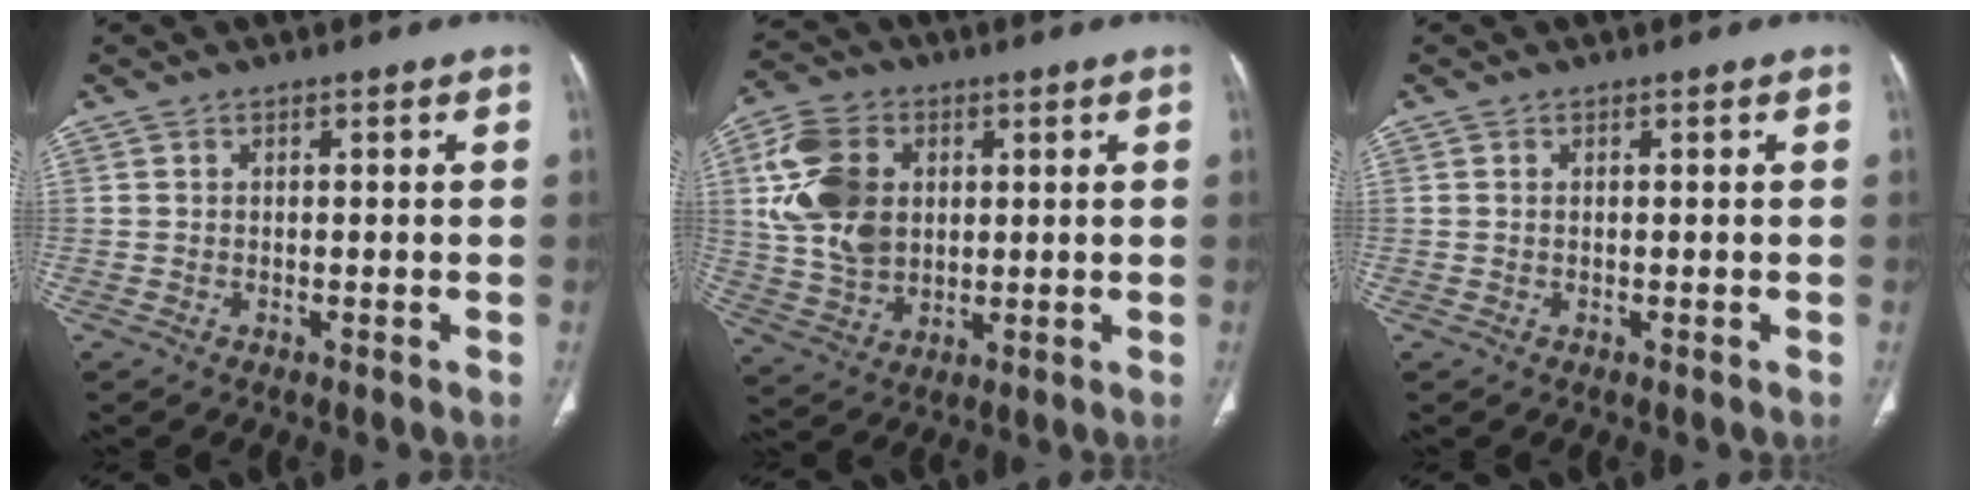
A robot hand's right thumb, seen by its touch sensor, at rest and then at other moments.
{"total": 14.3, "force": [3.0, 10.4, 9.3], "torque": [-0.166, -0.002, 0.058]}
{"total": 0.0}